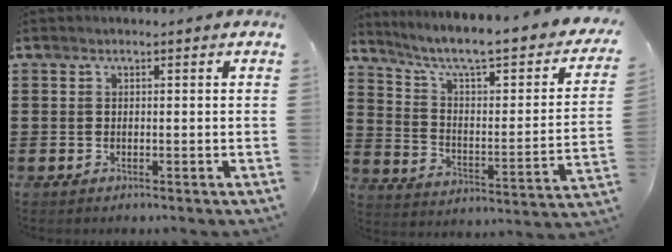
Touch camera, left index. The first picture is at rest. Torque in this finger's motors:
{"motor_torque": [1.29, -0.85, 0.39, 0.21]}